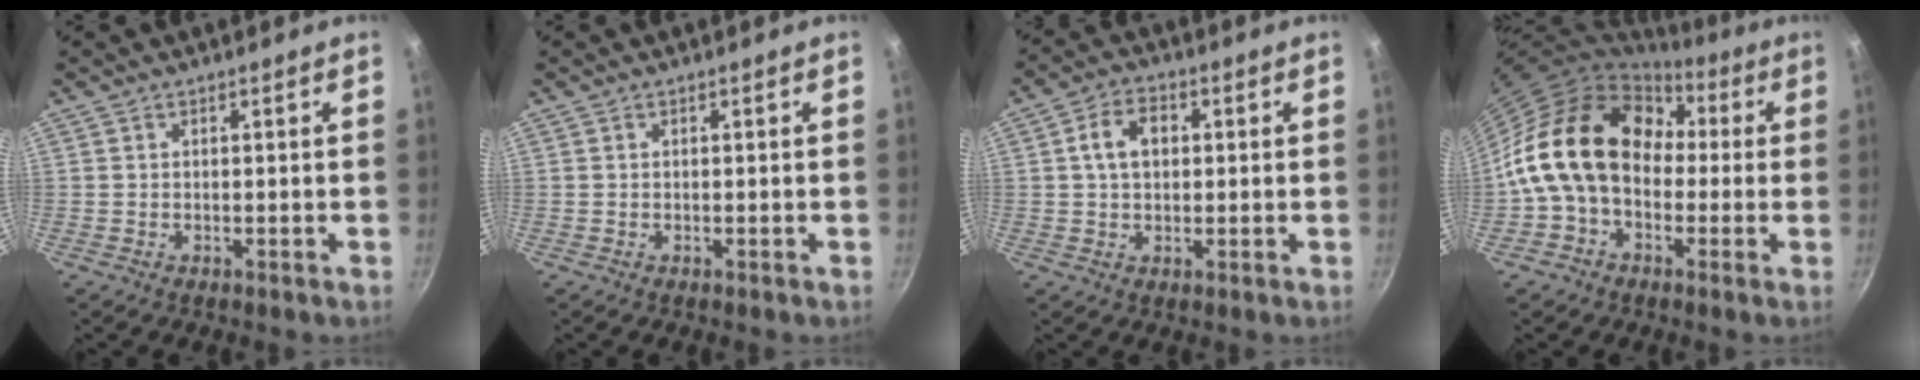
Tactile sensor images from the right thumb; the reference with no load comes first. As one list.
[{"total": 0.0}, {"total": 6.9, "force": [1.2, 4.8, 4.8], "torque": [-0.067, 0.012, 0.014]}, {"total": 20.4, "force": [1.6, 15.2, 13.5], "torque": [-0.212, 0.052, 0.017]}]